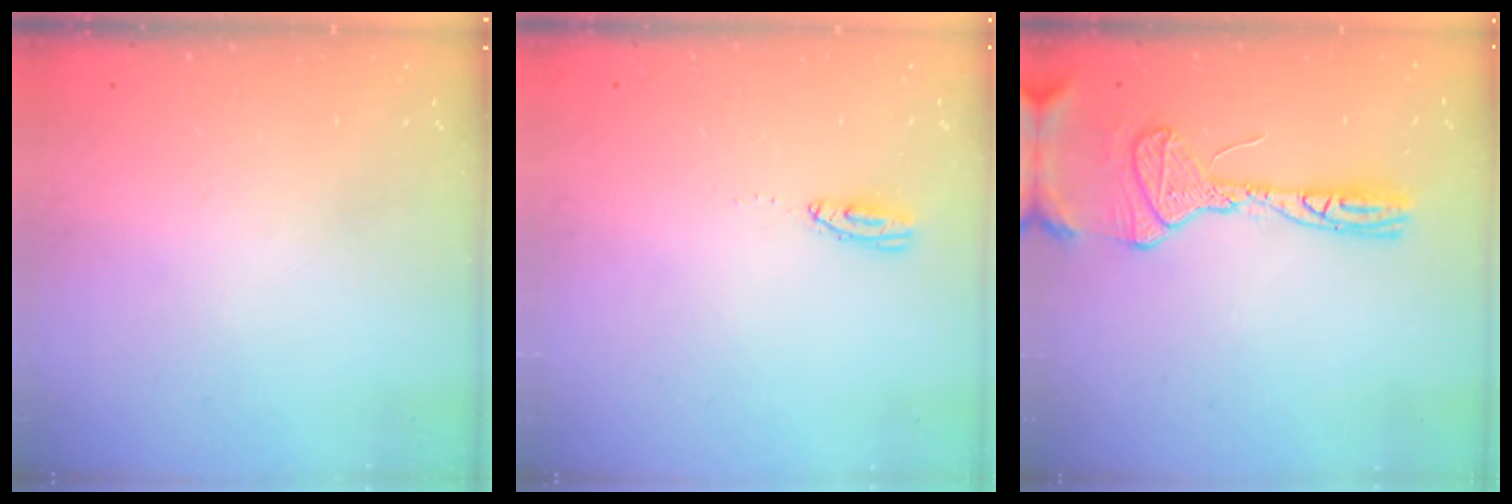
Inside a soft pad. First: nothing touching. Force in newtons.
{"total": 4.1, "press": 4.1, "slide": 0.3}
{"total": 14.6, "press": 14.4, "slide": 2.2}